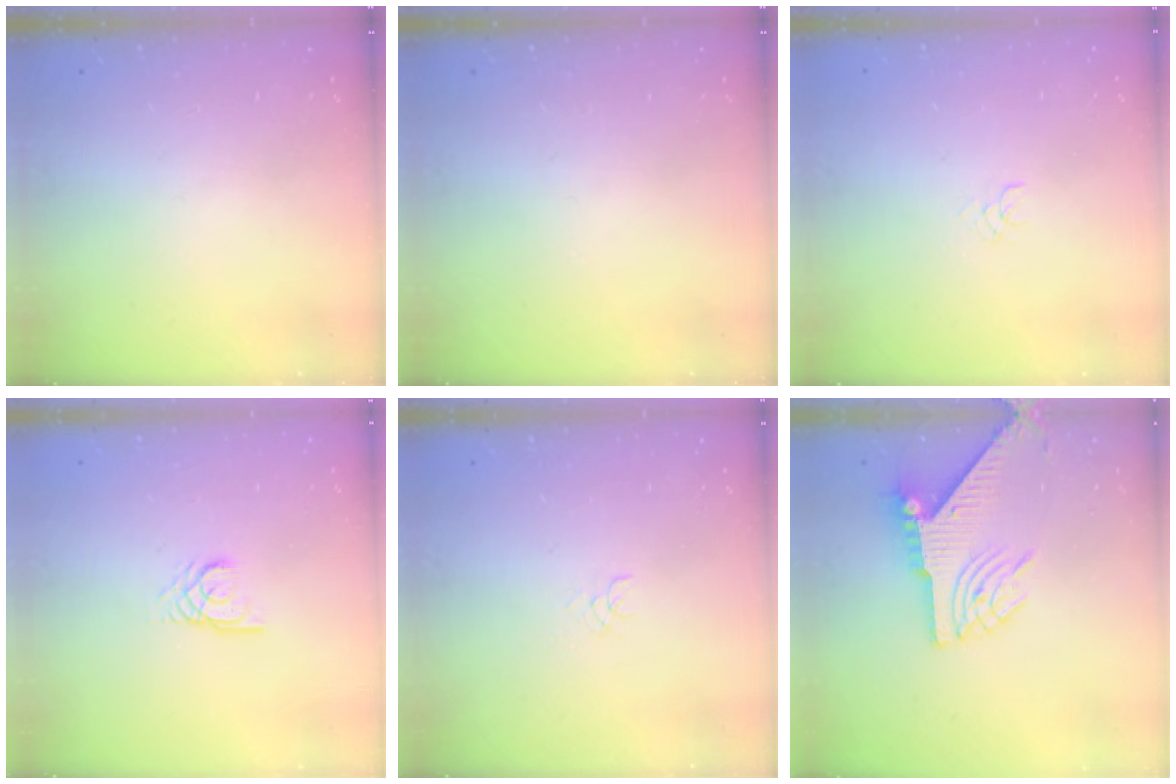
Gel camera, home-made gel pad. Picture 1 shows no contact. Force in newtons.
{"total": 0.0}
{"total": 3.0, "press": 3.0, "slide": 0.2}
{"total": 2.7, "press": 2.7, "slide": 0.2}
{"total": 3.0, "press": 3.0, "slide": 0.2}
{"total": 8.8, "press": 8.7, "slide": 1.3}